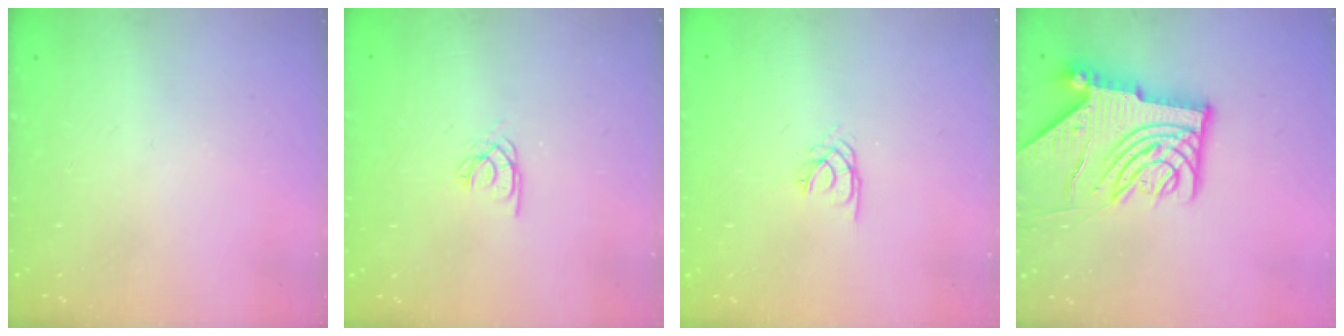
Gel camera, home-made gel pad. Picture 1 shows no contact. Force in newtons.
{"total": 2.6, "press": 2.6, "slide": 0.1}
{"total": 1.7, "press": 1.7, "slide": 0.1}
{"total": 12.2, "press": 12.1, "slide": 1.5}